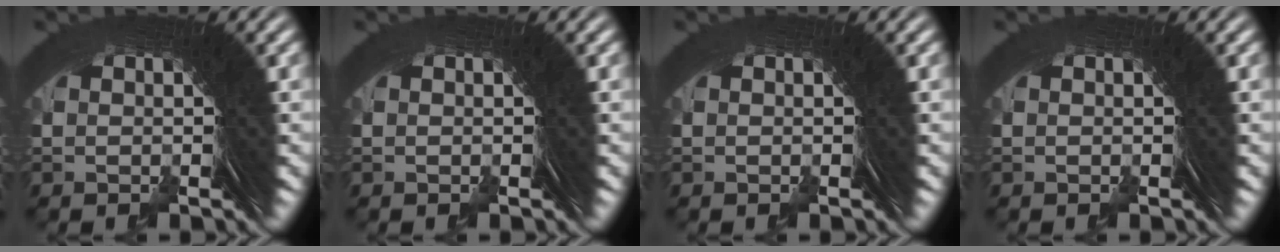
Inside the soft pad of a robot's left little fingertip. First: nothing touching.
{"total": 0.0}
{"total": 0.0}
{"total": 0.0}